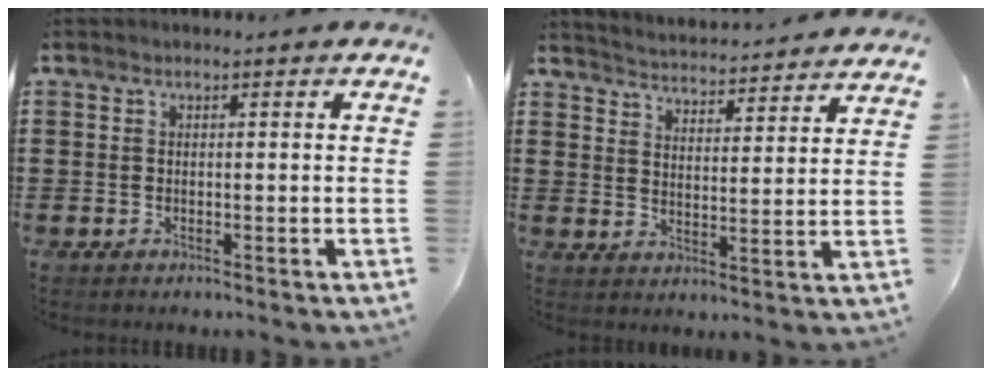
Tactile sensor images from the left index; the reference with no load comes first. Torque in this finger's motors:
{"motor_torque": [1.04, -1.10, 0.16, 0.03]}